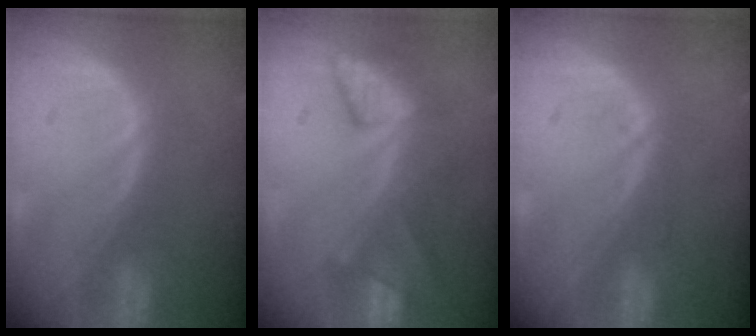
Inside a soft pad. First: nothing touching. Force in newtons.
{"total": 7.3, "press": 6.9, "slide": 2.5}
{"total": 0.9, "press": 0.8, "slide": 0.2}